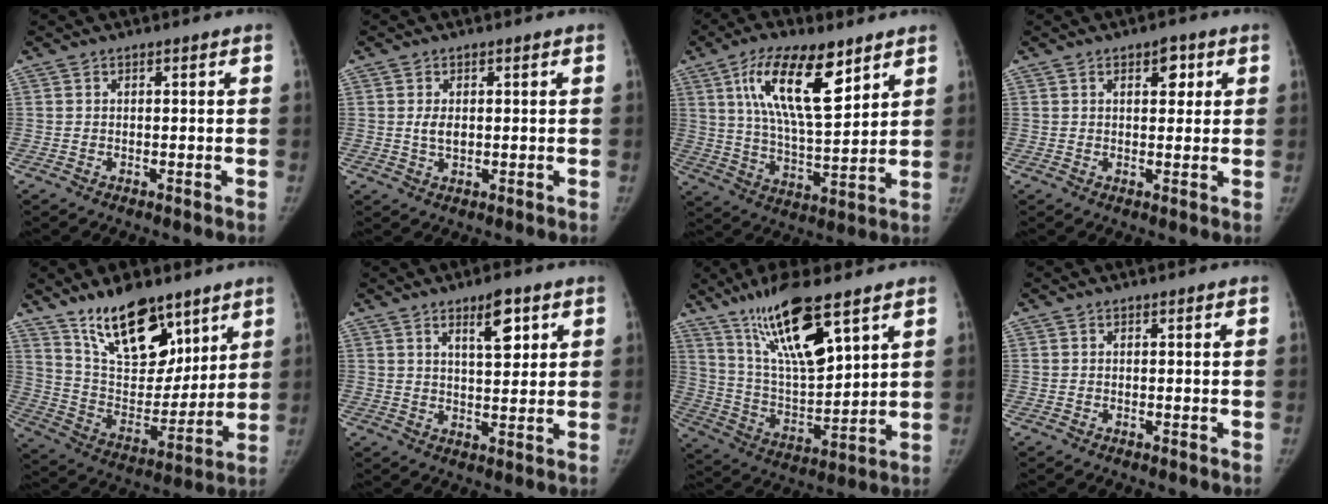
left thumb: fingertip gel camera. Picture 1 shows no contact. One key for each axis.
{"total": 2.7, "fx": 0.4, "fy": 1.7, "fz": 2.1, "tx": -0.035, "ty": -0.005, "tz": 0.011}
{"total": 17.1, "fx": 8.6, "fy": 6.2, "fz": 13.4, "tx": -0.210, "ty": -0.038, "tz": 0.158}
{"total": 4.0, "fx": 1.7, "fy": 2.2, "fz": 2.9, "tx": -0.021, "ty": -0.004, "tz": 0.022}
{"total": 18.9, "fx": 12.8, "fy": 9.2, "fz": 10.4, "tx": -0.115, "ty": -0.081, "tz": 0.231}
{"total": 6.7, "fx": 3.5, "fy": 2.4, "fz": 5.2, "tx": -0.068, "ty": -0.022, "tz": 0.055}
{"total": 17.8, "fx": 11.1, "fy": 4.6, "fz": 13.1, "tx": -0.221, "ty": -0.053, "tz": 0.219}
{"total": 0.0}